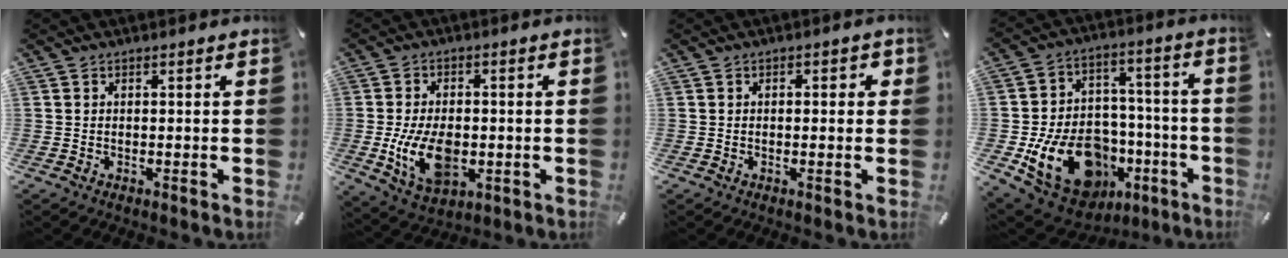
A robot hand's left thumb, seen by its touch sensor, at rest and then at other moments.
{"total": 12.3, "force": [-2.0, 7.7, 9.3], "torque": [-0.185, -0.008, -0.032]}
{"total": 1.7, "force": [-0.2, 0.8, 1.5], "torque": [-0.020, 0.002, -0.007]}
{"total": 20.9, "force": [-7.7, 14.9, 12.5], "torque": [-0.203, 0.037, -0.110]}